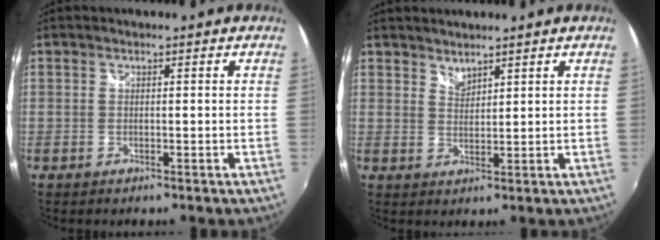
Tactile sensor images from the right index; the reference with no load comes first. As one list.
[{"total": 2.1, "force": [2.1, 0.5, 0.4], "torque": [-0.002, 0.002, 0.037]}]